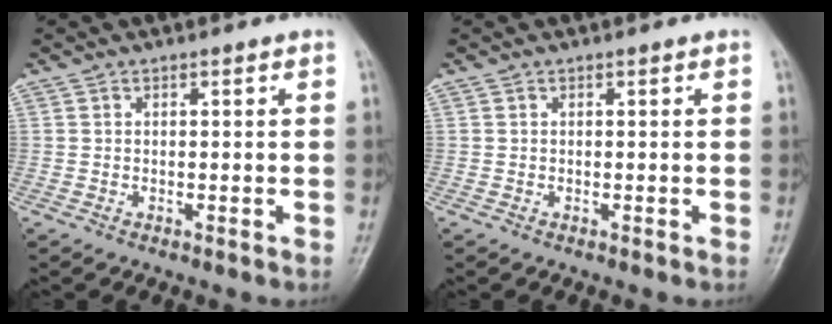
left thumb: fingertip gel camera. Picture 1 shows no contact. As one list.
[{"total": 0.0}]